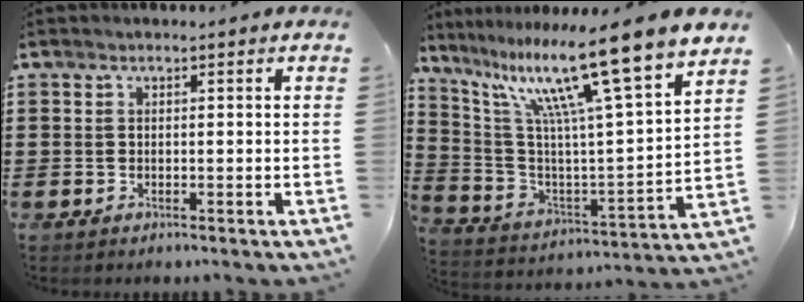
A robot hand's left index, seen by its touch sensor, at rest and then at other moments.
{"total": 15.5, "force": [11.9, -0.2, 10.0], "torque": [-0.211, -0.083, 0.185]}